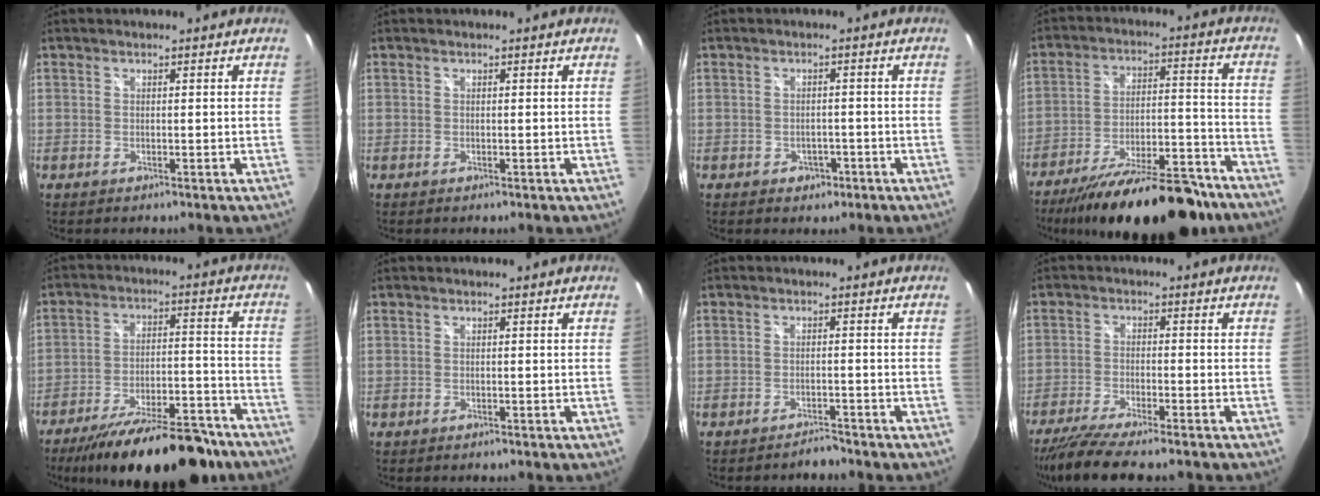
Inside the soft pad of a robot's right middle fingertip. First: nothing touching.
{"total": 0.0}
{"total": 2.9, "force": [-1.4, 2.4, 1.0], "torque": [-0.022, 0.004, -0.014]}
{"total": 24.2, "force": [-19.5, 6.9, 12.5], "torque": [-0.208, -0.019, -0.274]}
{"total": 22.8, "force": [-18.4, 6.6, 11.8], "torque": [-0.198, -0.016, -0.258]}
{"total": 0.0}
{"total": 2.5, "force": [-2.4, 0.5, 0.3], "torque": [-0.010, -0.002, -0.038]}
{"total": 10.1, "force": [-8.5, 0.9, 5.4], "torque": [-0.124, -0.036, -0.145]}